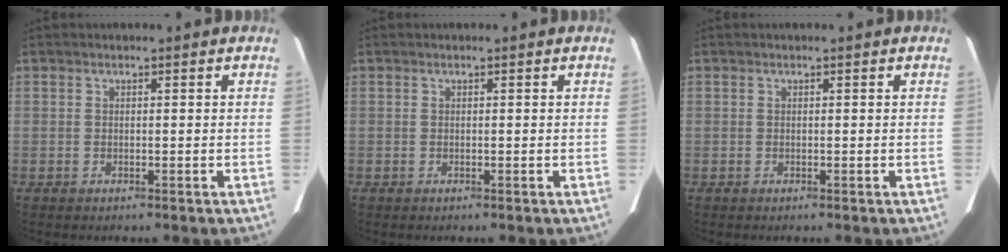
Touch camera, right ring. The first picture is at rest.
{"total": 0.0}
{"total": 0.0}